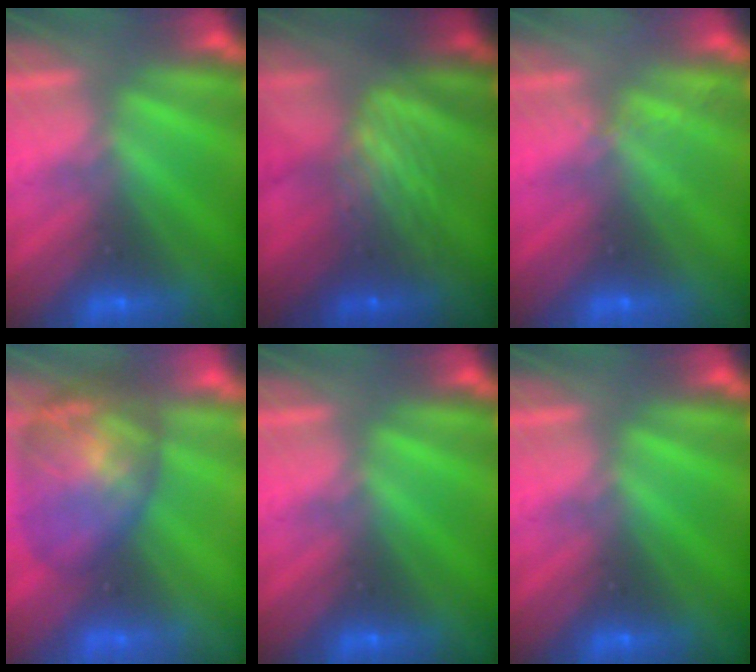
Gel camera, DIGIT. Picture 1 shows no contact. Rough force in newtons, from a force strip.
{"total": 10.8}
{"total": 2.0}
{"total": 7.4}
{"total": 0.0}
{"total": 0.0}